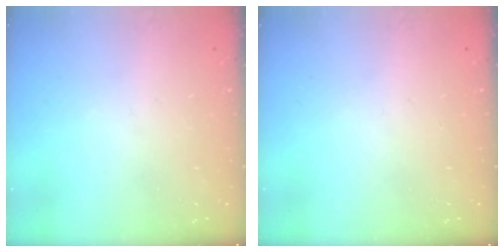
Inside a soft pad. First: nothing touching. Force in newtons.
{"total": 0.0}